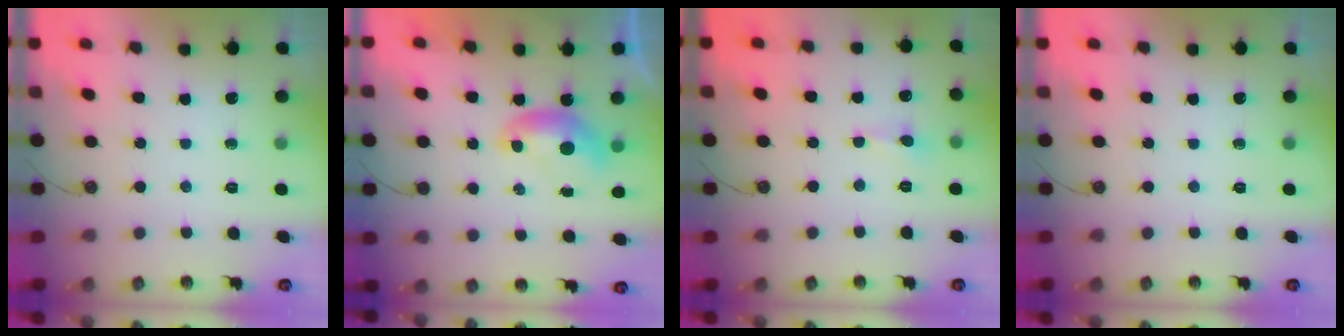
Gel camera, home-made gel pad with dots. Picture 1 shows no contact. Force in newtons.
{"total": 0.0}
{"total": 1.3, "press": 1.1, "slide": 0.5}
{"total": 0.0}